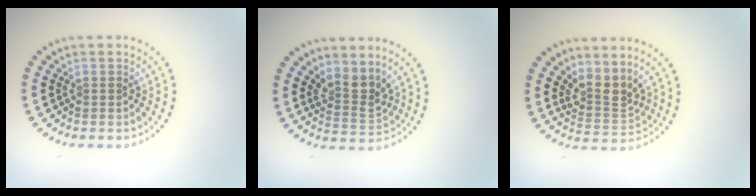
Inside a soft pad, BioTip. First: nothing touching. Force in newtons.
{"total": 2.8, "press": 2.0, "slide": 2.0}
{"total": 3.0, "press": 2.1, "slide": 2.1}